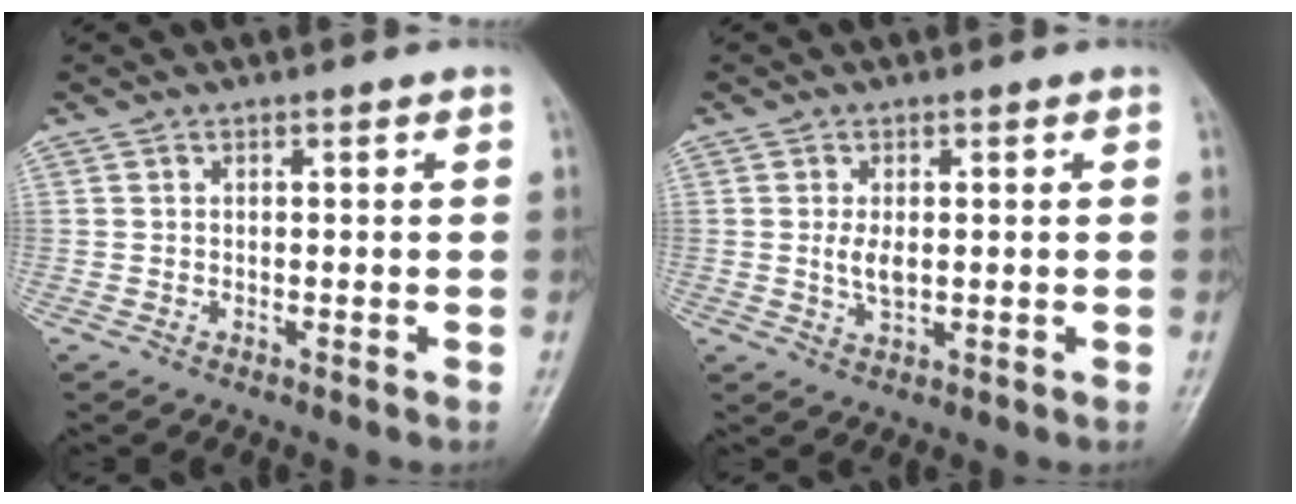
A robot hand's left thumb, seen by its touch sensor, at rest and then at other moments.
{"total": 3.4, "force": [0.2, 1.9, 2.8], "torque": [-0.053, -0.007, 0.004]}